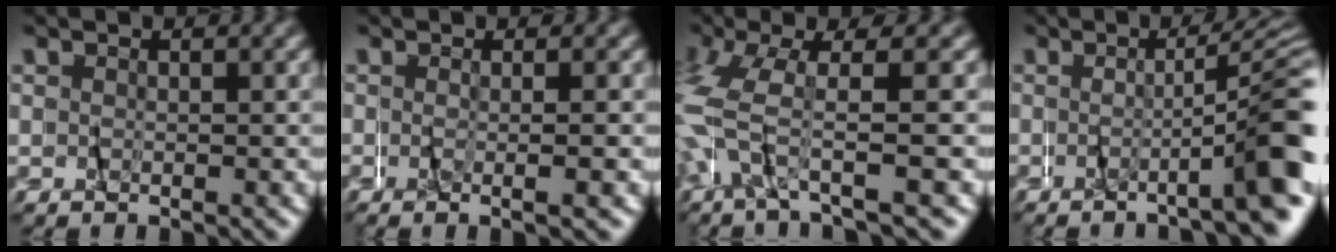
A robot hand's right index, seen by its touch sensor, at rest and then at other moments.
{"total": 2.7, "force": [-1.7, -2.1, 0.0], "torque": [-0.005, -0.010, -0.021]}
{"total": 4.1, "force": [-1.6, 0.4, 3.7], "torque": [-0.113, -0.007, -0.030]}
{"total": 6.6, "force": [-3.5, -0.7, 5.6], "torque": [-0.044, 0.003, -0.054]}